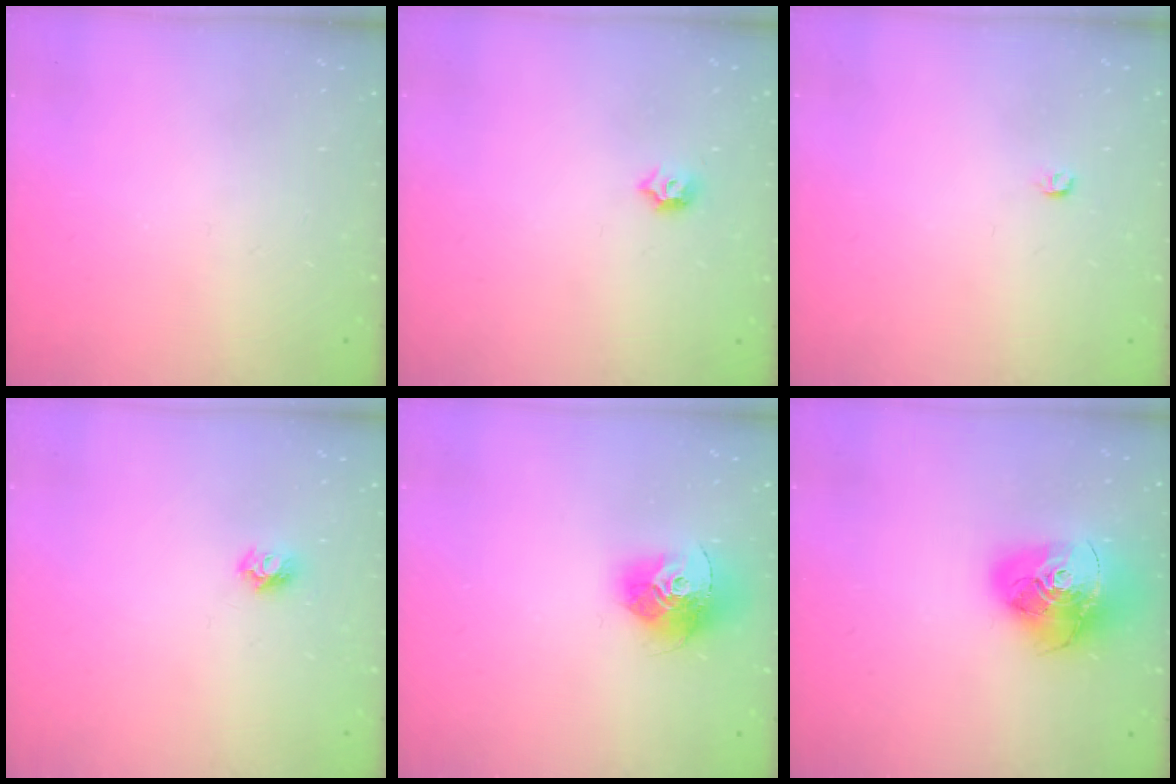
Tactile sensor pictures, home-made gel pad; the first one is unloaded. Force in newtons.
{"total": 3.8, "press": 3.8, "slide": 0.8}
{"total": 3.1, "press": 3.1, "slide": 0.5}
{"total": 5.5, "press": 5.5, "slide": 0.3}
{"total": 14.4, "press": 14.3, "slide": 1.3}
{"total": 18.4, "press": 18.3, "slide": 2.1}